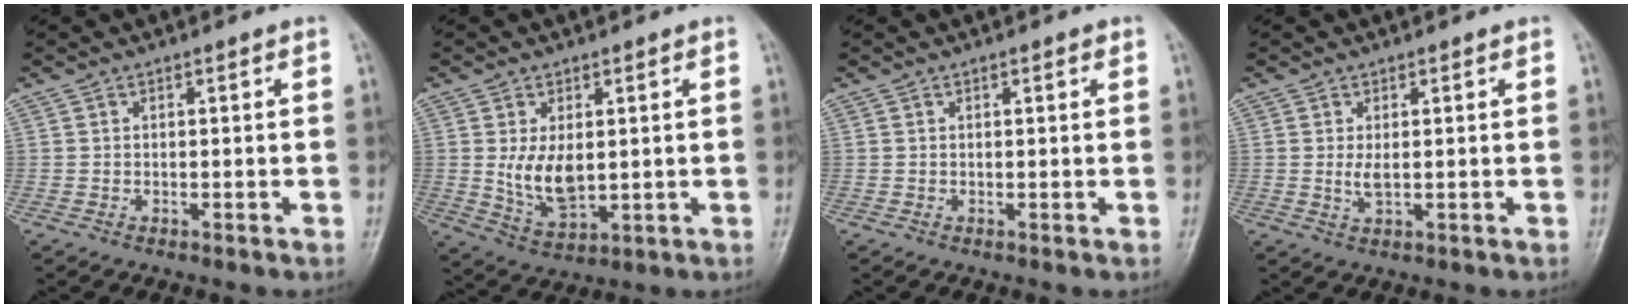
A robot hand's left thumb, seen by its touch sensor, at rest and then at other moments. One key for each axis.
{"total": 7.6, "fx": 0.7, "fy": 4.4, "fz": 6.1, "tx": -0.099, "ty": -0.016, "tz": 0.025}
{"total": 1.0, "fx": 0.5, "fy": 0.4, "fz": 0.8, "tx": -0.011, "ty": 0.001, "tz": 0.005}
{"total": 2.6, "fx": 0.3, "fy": 1.1, "fz": 2.4, "tx": -0.043, "ty": -0.005, "tz": 0.008}